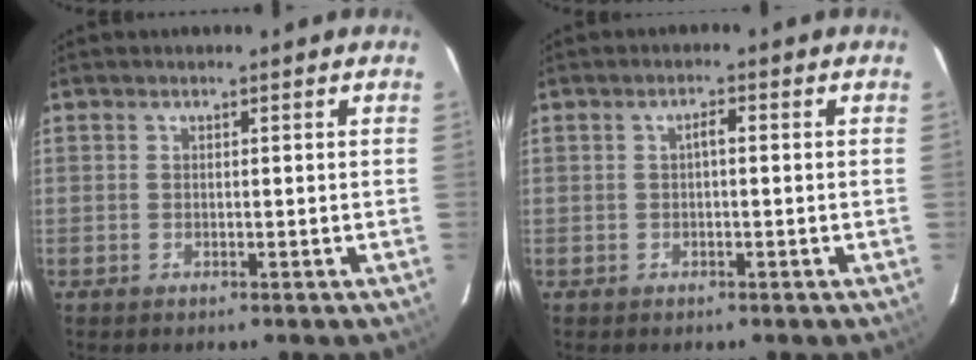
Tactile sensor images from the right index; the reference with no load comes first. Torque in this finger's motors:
{"motor_torque": [0.43, 0.02, 0.17, 0.04]}